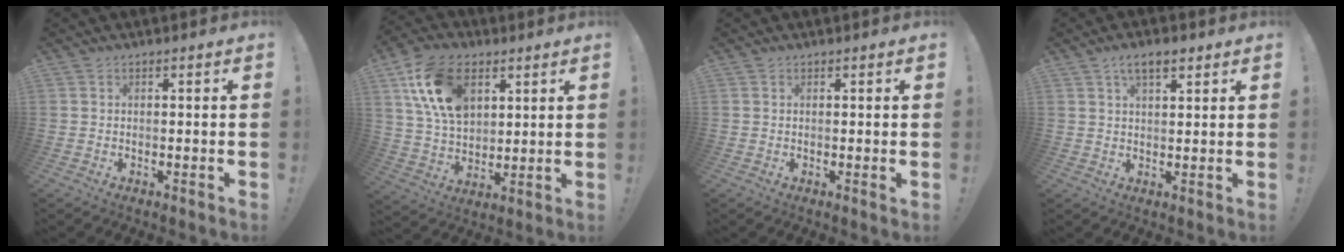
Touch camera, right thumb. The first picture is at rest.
{"total": 18.2, "force": [7.6, 11.9, 11.5], "torque": [-0.211, -0.021, 0.146]}
{"total": 0.6, "force": [0.3, 0.0, 0.4], "torque": [0.000, -0.003, 0.004]}
{"total": 5.6, "force": [3.2, 2.5, 3.9], "torque": [-0.062, -0.006, 0.056]}